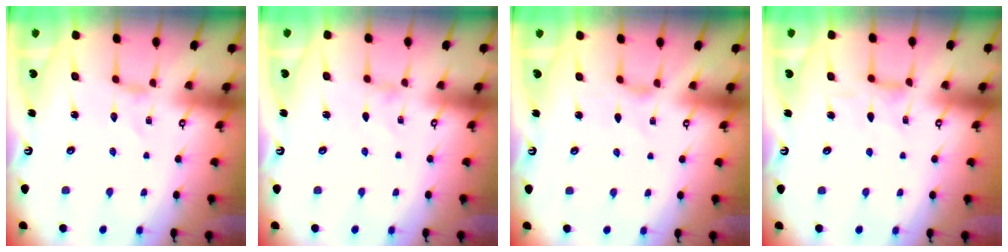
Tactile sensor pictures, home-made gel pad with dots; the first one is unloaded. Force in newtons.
{"total": 0.0}
{"total": 1.3, "press": 1.2, "slide": 0.4}
{"total": 1.7, "press": 1.6, "slide": 0.4}